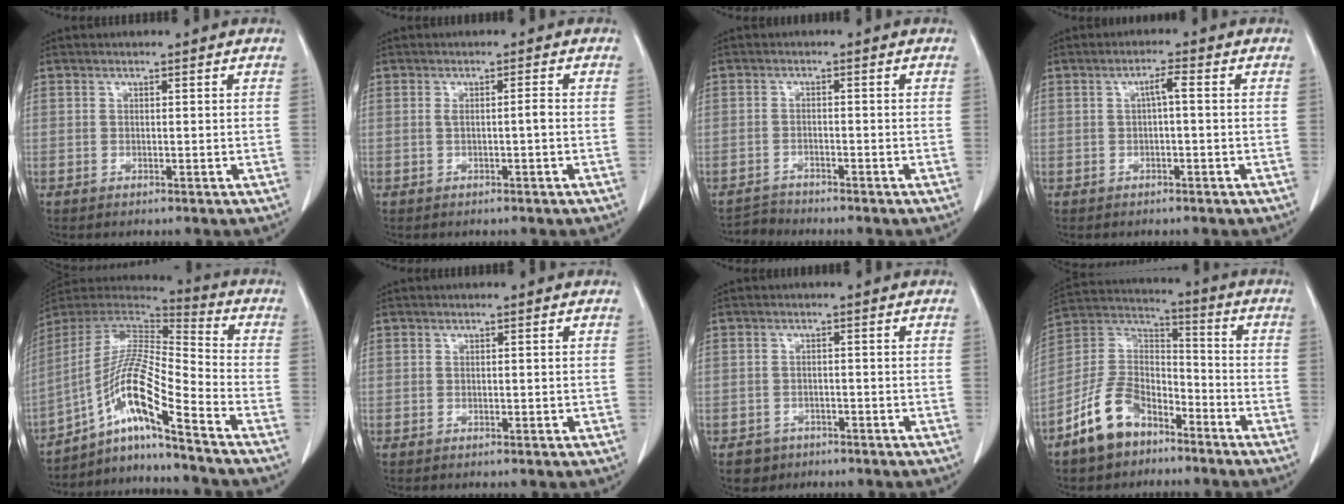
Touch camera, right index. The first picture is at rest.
{"total": 1.7, "force": [-0.2, 0.0, 1.7], "torque": [-0.030, 0.002, 0.000]}
{"total": 2.3, "force": [-2.2, -0.1, -0.6], "torque": [0.016, -0.012, -0.039]}
{"total": 2.2, "force": [0.2, 0.2, 2.2], "torque": [-0.038, 0.005, 0.004]}
{"total": 13.6, "force": [-8.5, -0.5, 10.6], "torque": [-0.203, 0.009, -0.155]}
{"total": 0.0}
{"total": 2.8, "force": [-1.6, 2.3, 0.0], "torque": [-0.001, 0.011, -0.024]}
{"total": 12.1, "force": [-7.6, 7.0, 6.2], "torque": [-0.139, 0.025, -0.147]}